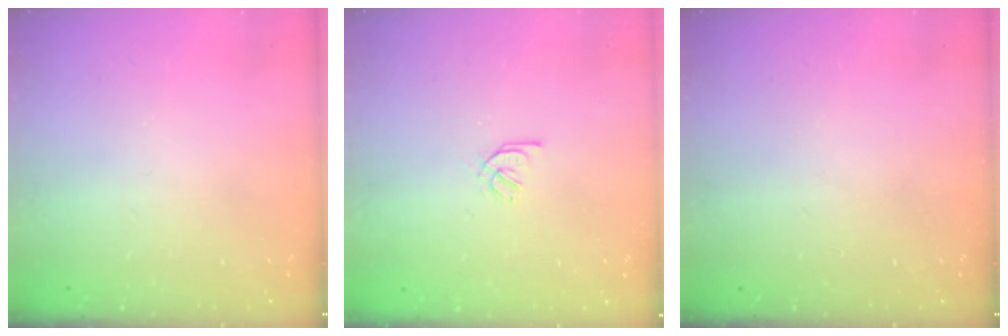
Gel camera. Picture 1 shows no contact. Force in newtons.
{"total": 1.8, "press": 1.8, "slide": 0.4}
{"total": 0.0}